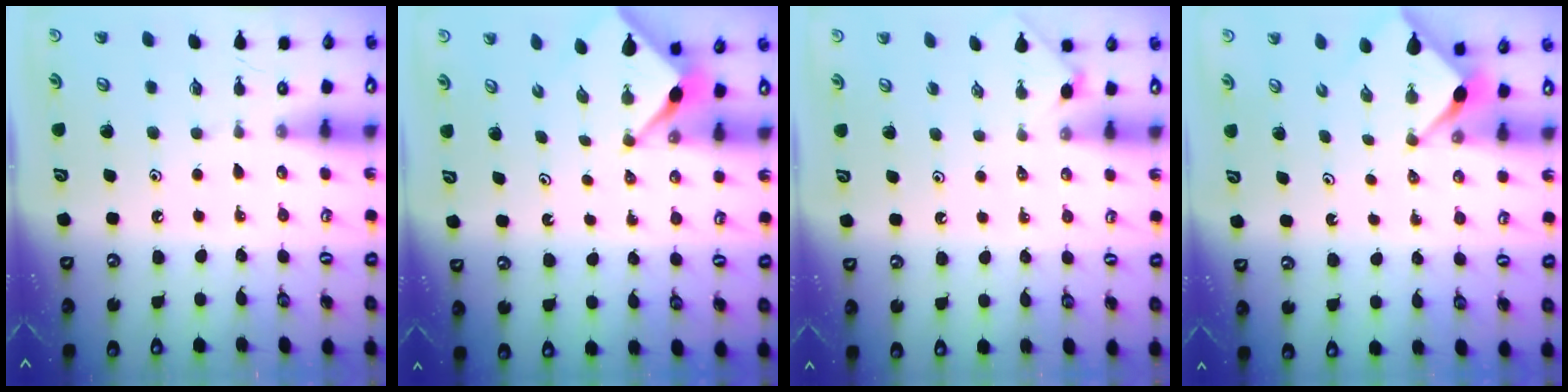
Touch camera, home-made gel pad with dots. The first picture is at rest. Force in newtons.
{"total": 3.8, "press": 3.8, "slide": 0.3}
{"total": 1.4, "press": 1.4, "slide": 0.4}
{"total": 2.6, "press": 2.6, "slide": 0.3}